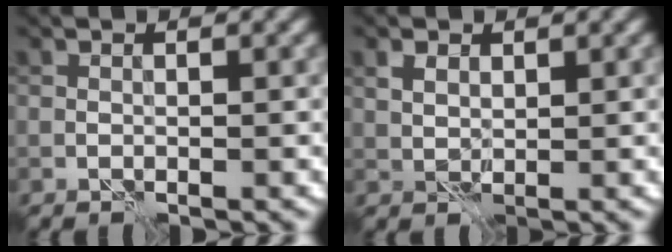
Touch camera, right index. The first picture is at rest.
{"total": 1.7, "force": [0.6, 1.3, 1.0], "torque": [-0.021, -0.001, 0.013]}